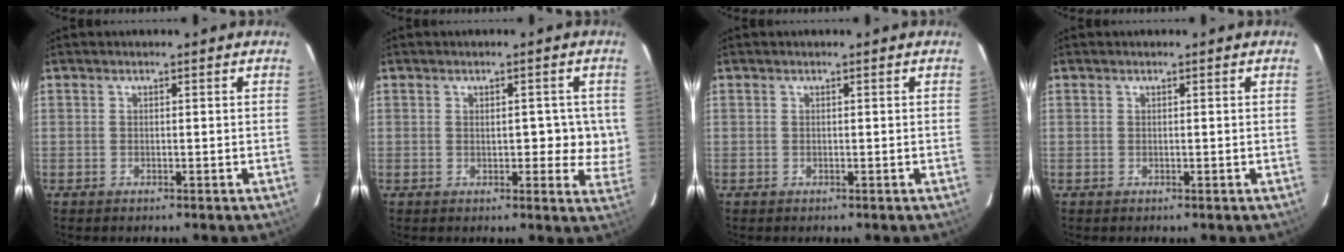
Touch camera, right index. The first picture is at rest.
{"total": 5.8, "force": [0.8, 3.0, 4.9], "torque": [-0.038, 0.001, 0.006]}
{"total": 0.0}
{"total": 0.0}